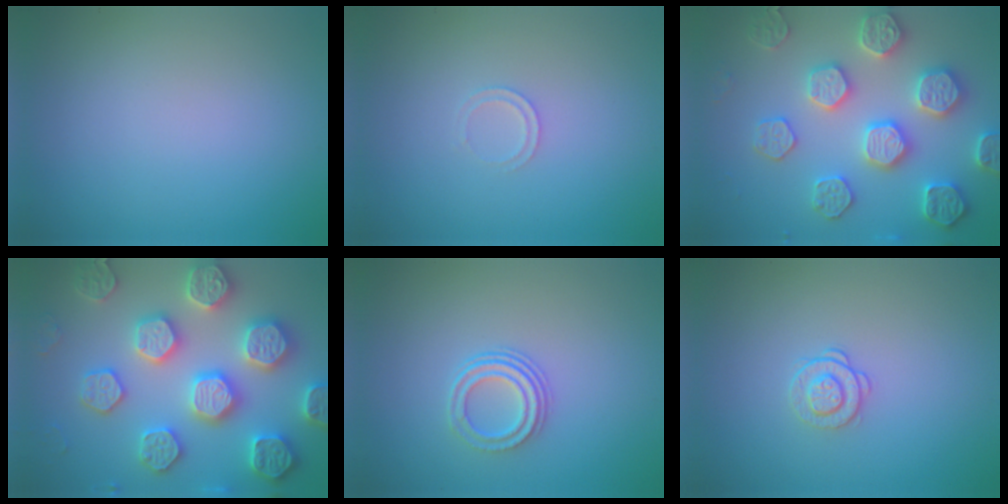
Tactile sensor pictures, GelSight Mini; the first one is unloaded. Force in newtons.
{"total": 0.9, "press": 0.9, "slide": 0.1}
{"total": 5.8, "press": 5.6, "slide": 1.3}
{"total": 7.6, "press": 7.4, "slide": 1.7}
{"total": 3.0, "press": 2.2, "slide": 2.0}
{"total": 1.6, "press": 1.2, "slide": 1.0}